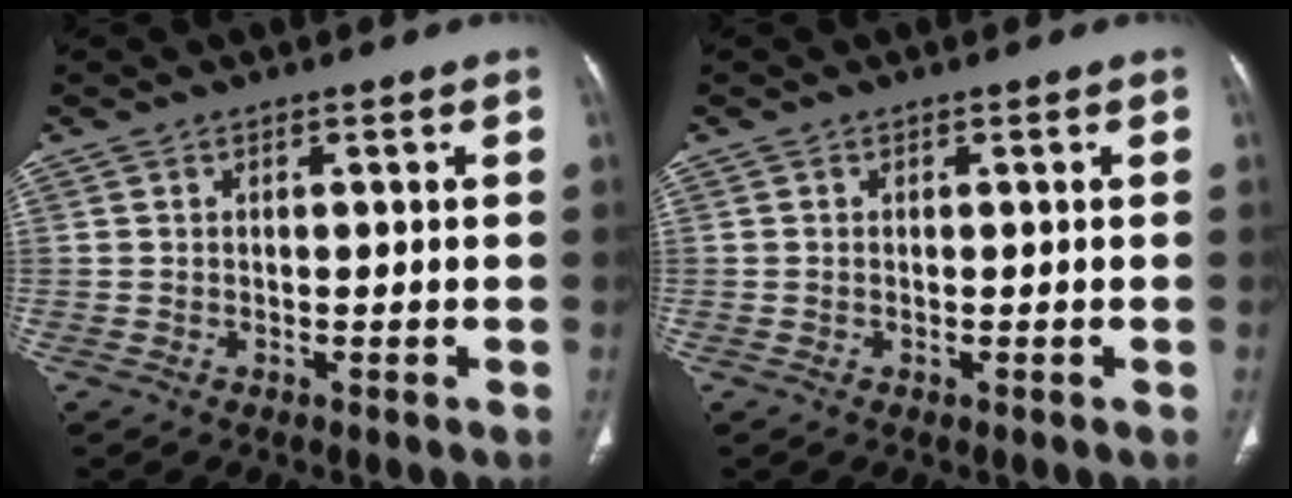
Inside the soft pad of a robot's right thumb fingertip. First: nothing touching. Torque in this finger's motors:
{"motor_torque": [0.18, -0.05, -0.11, -0.25, -0.04]}